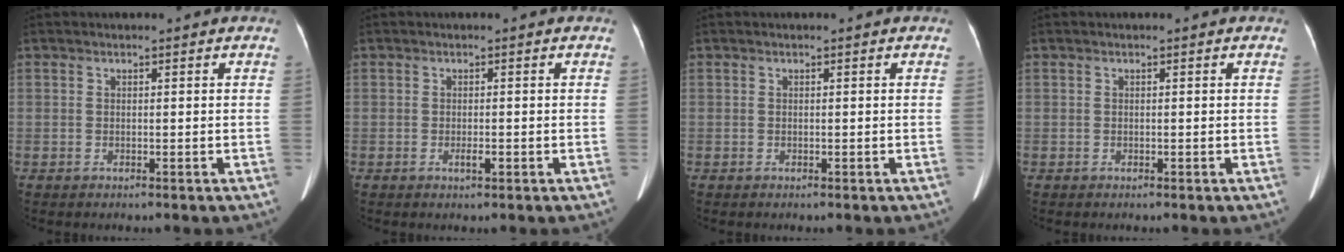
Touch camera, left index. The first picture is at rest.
{"total": 1.2, "force": [-0.5, 0.3, 1.0], "torque": [-0.020, -0.002, -0.008]}
{"total": 0.0}
{"total": 0.0}